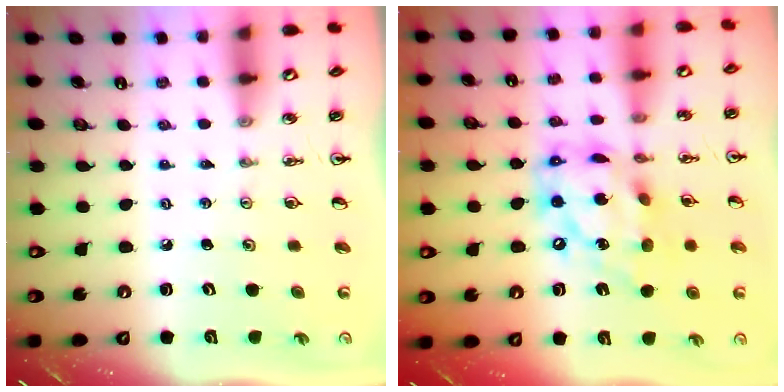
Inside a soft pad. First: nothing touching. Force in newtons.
{"total": 17.0, "press": 17.0, "slide": 1.2}